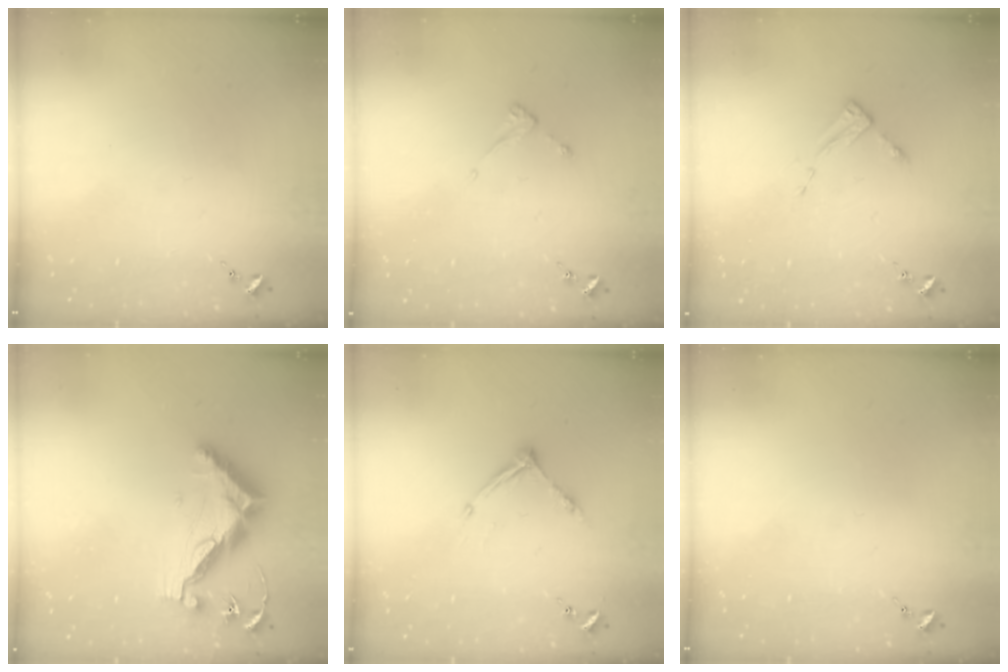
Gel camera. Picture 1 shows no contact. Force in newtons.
{"total": 3.6, "press": 3.6, "slide": 0.3}
{"total": 2.6, "press": 2.6, "slide": 0.4}
{"total": 12.7, "press": 12.7, "slide": 0.5}
{"total": 8.6, "press": 8.6, "slide": 0.5}
{"total": 0.0}